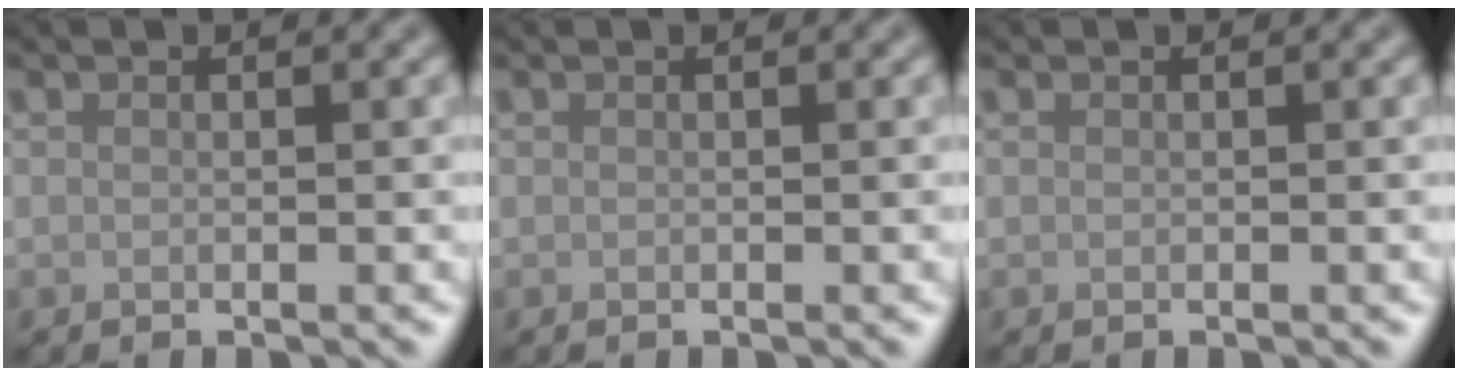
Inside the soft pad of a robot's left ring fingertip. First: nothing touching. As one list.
[{"total": 0.0}, {"total": 0.0}]